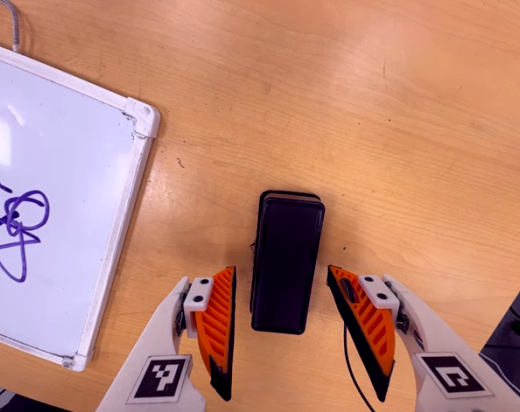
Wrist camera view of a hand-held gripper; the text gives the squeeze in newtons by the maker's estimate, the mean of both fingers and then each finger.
{"total": 0.0}